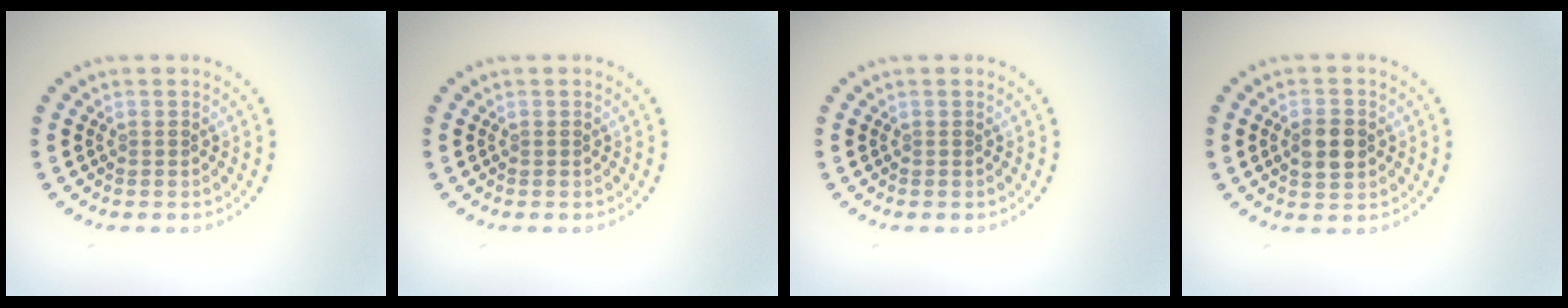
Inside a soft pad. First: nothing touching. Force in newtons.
{"total": 0.0}
{"total": 0.0}
{"total": 3.4, "press": 3.4, "slide": 0.1}